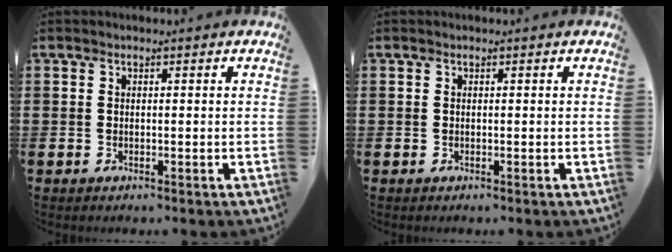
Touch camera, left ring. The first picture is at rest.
{"total": 0.0}